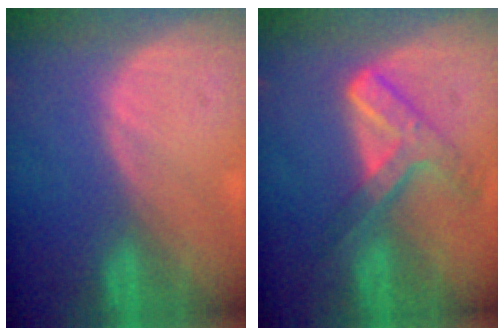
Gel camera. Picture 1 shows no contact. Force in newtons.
{"total": 7.4, "press": 6.3, "slide": 3.9}